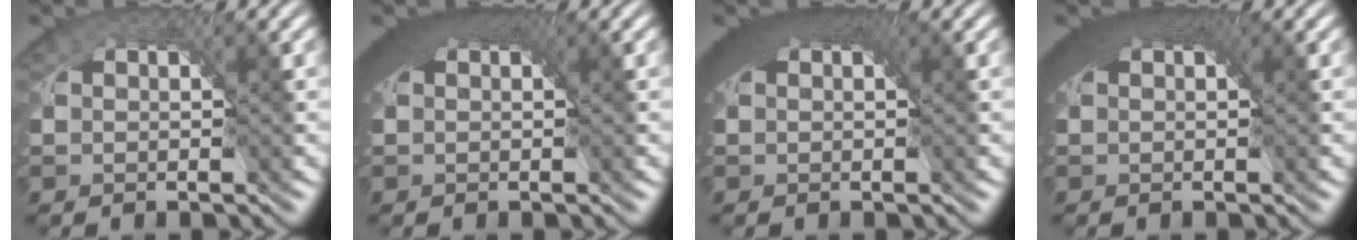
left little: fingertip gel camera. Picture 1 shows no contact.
{"total": 5.7, "force": [1.9, 3.3, 4.2], "torque": [-0.082, -0.008, 0.030]}
{"total": 6.4, "force": [2.1, 3.7, 4.8], "torque": [-0.089, -0.008, 0.030]}
{"total": 6.4, "force": [2.0, 3.7, 4.8], "torque": [-0.087, -0.007, 0.029]}